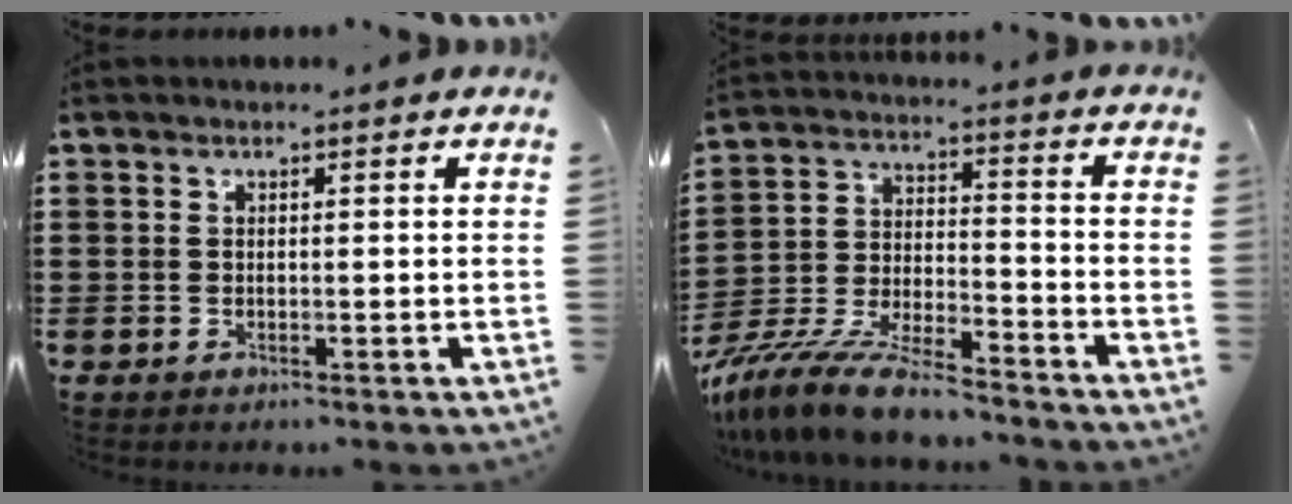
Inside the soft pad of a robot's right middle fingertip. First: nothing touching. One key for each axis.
{"total": 8.5, "fx": -7.8, "fy": 1.0, "fz": 3.2, "tx": -0.081, "ty": 0.003, "tz": -0.156}